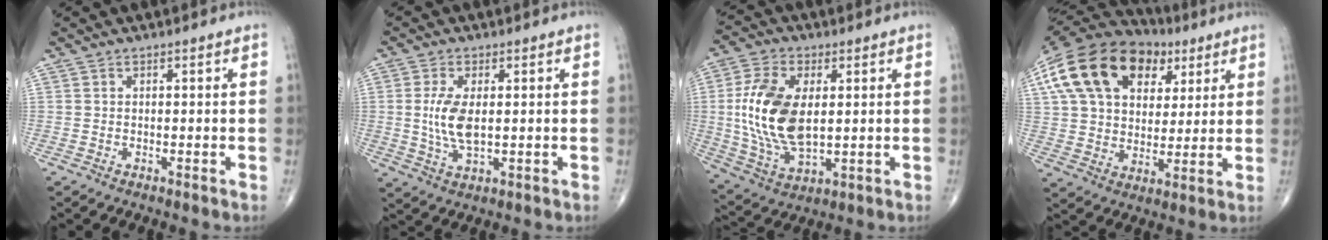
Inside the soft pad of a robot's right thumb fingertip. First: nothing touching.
{"total": 7.2, "force": [0.5, 3.3, 6.4], "torque": [-0.137, -0.009, 0.014]}
{"total": 16.3, "force": [1.6, 8.9, 13.5], "torque": [-0.271, -0.008, 0.038]}
{"total": 24.6, "force": [10.0, 16.2, 15.6], "torque": [-0.286, 0.026, 0.175]}